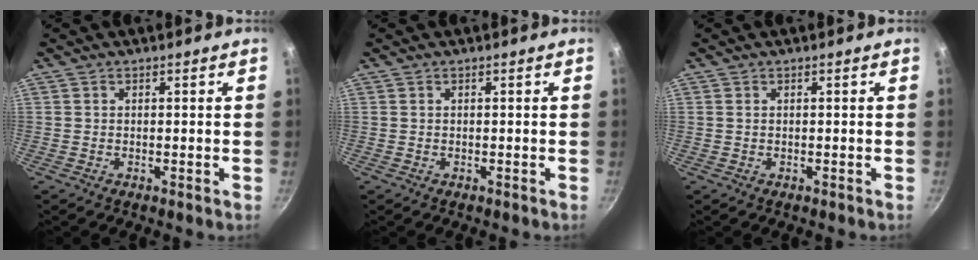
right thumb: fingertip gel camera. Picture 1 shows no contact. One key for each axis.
{"total": 0.0}
{"total": 0.0}